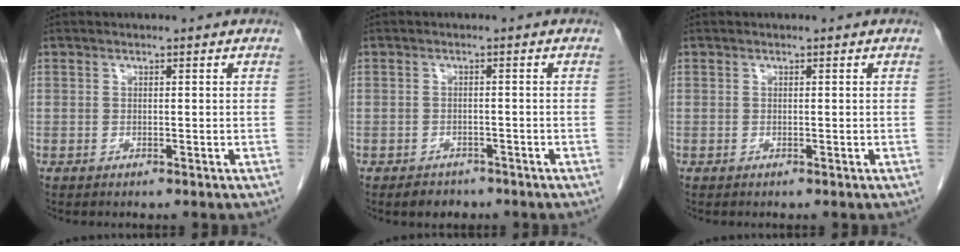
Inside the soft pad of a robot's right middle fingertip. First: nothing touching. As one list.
[{"total": 2.7, "force": [-2.1, 1.7, 0.6], "torque": [-0.014, 0.003, -0.026]}, {"total": 0.0}]